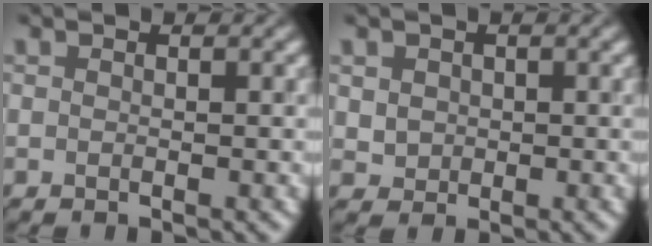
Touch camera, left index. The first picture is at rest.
{"total": 1.8, "force": [0.3, 1.7, 0.6], "torque": [-0.015, 0.001, 0.011]}